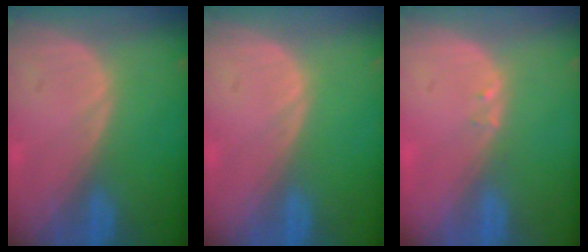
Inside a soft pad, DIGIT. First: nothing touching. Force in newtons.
{"total": 0.0}
{"total": 0.6, "press": 0.6, "slide": 0.2}